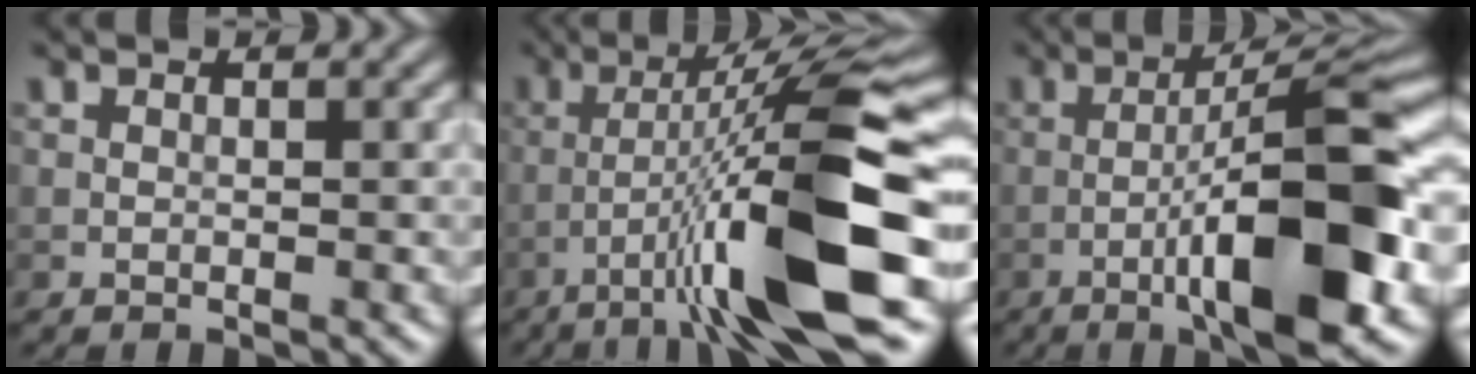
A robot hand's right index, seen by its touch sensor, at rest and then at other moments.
{"total": 11.5, "force": [-4.4, 0.9, 10.6], "torque": [-0.170, 0.022, -0.070]}
{"total": 12.2, "force": [-4.0, 2.4, 11.3], "torque": [-0.163, 0.018, -0.064]}